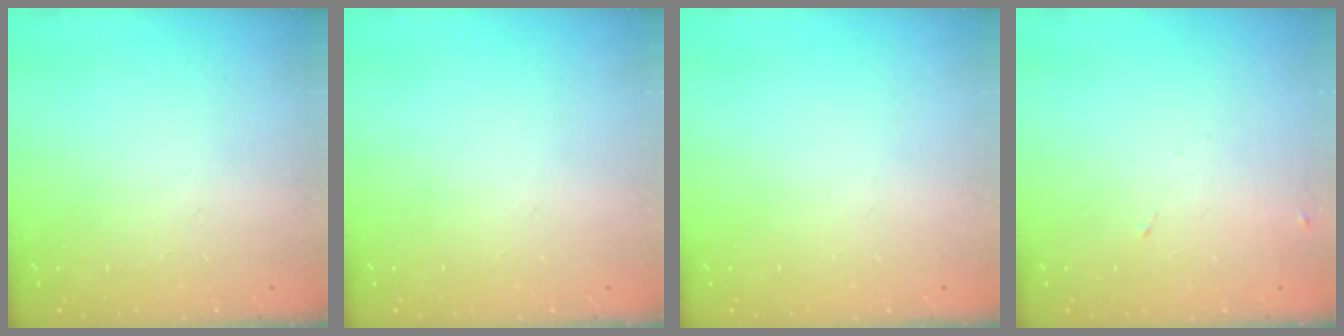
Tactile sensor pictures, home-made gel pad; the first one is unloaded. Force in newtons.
{"total": 0.0}
{"total": 0.0}
{"total": 4.3, "press": 4.3, "slide": 0.7}